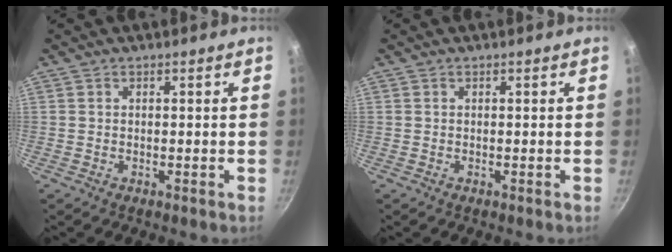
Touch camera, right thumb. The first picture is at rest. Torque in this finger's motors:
{"motor_torque": [0.00, 0.00, -0.01, -0.01, 0.03]}